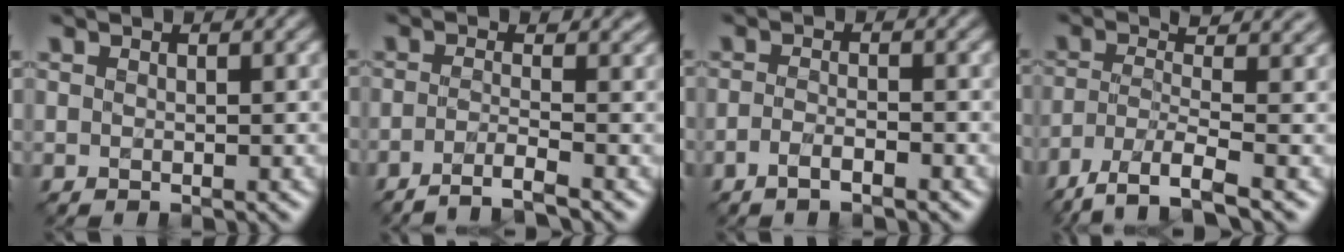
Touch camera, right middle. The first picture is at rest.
{"total": 3.0, "force": [-1.9, 0.6, 2.3], "torque": [-0.030, 0.005, -0.053]}
{"total": 1.9, "force": [-1.3, 0.5, 1.4], "torque": [-0.027, -0.001, -0.026]}
{"total": 6.3, "force": [-3.4, 1.8, 5.0], "torque": [-0.092, -0.001, -0.073]}